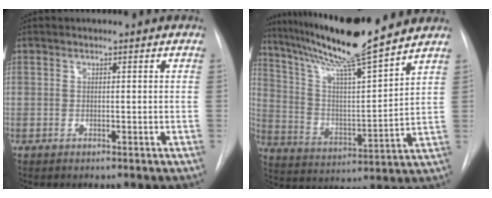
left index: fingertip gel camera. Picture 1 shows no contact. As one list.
[{"total": 17.7, "force": [14.9, -0.6, 9.6], "torque": [-0.168, -0.009, 0.254]}]